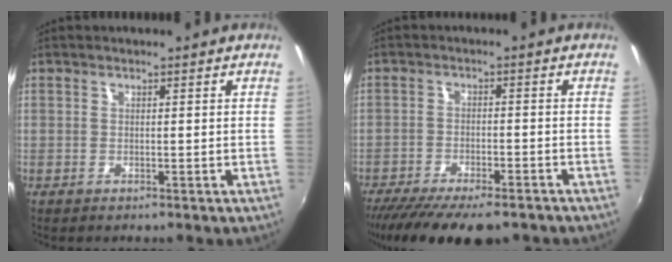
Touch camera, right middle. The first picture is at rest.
{"total": 14.8, "force": [-12.1, 3.6, 7.8], "torque": [-0.161, -0.050, -0.187]}